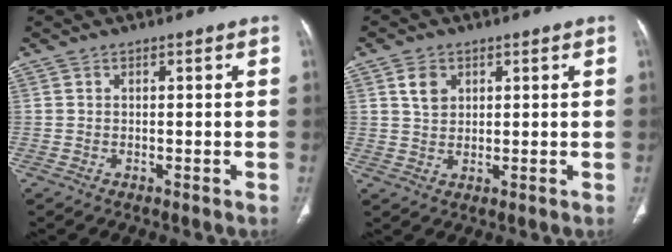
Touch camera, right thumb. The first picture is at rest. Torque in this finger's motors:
{"motor_torque": [0.20, 1.18, 0.42, -0.12, 0.13]}